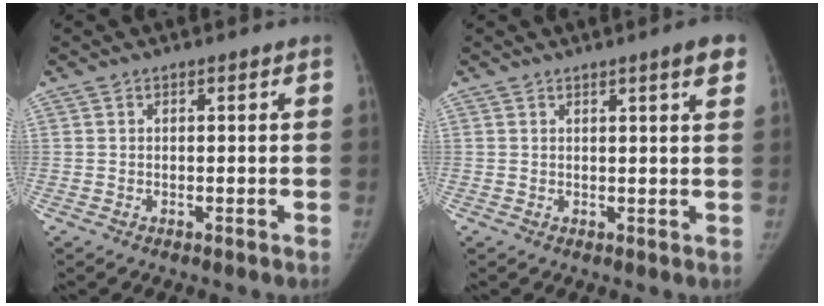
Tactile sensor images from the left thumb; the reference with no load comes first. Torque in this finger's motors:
{"motor_torque": [0.79, 0.12, 0.69, -0.24, 0.15]}